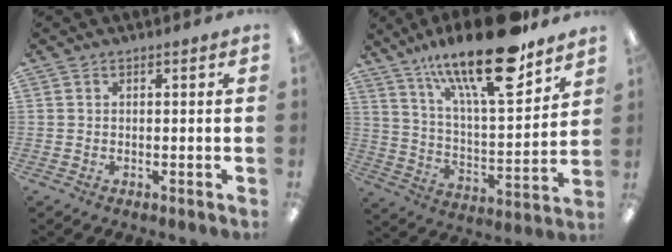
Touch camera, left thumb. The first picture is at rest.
{"total": 23.6, "force": [16.6, 6.6, 15.5], "torque": [-0.251, -0.100, 0.272]}